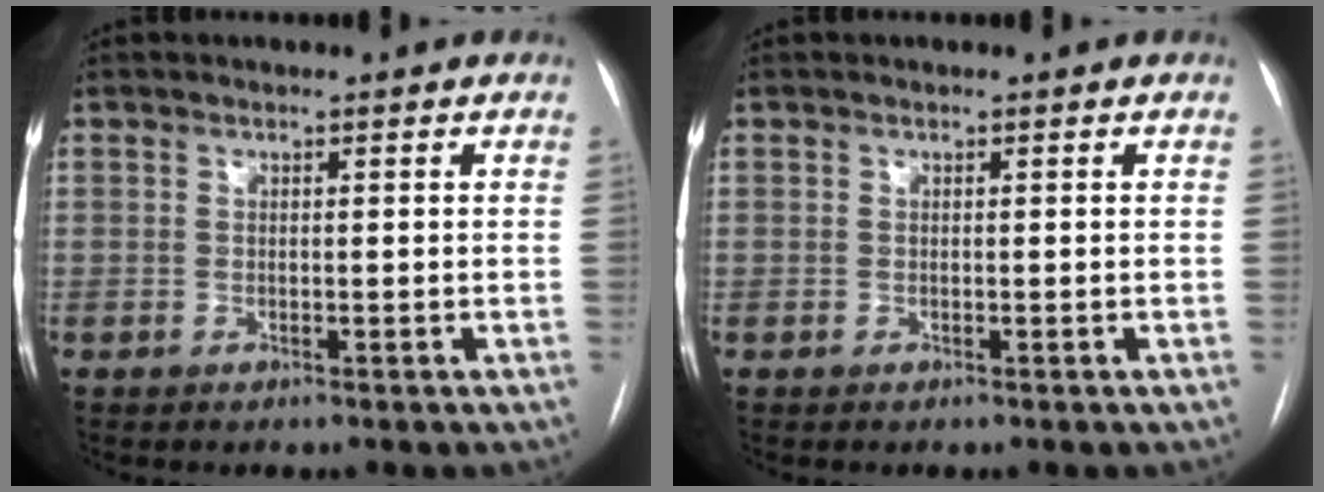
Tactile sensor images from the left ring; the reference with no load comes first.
{"total": 0.0}